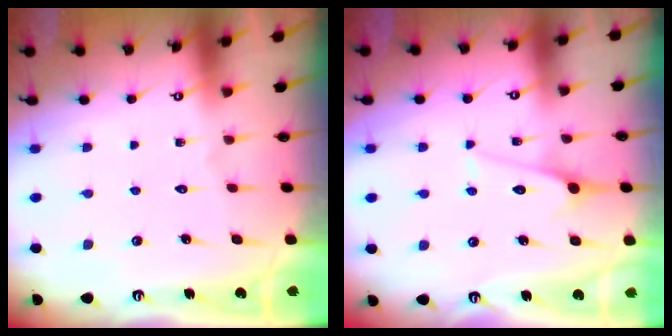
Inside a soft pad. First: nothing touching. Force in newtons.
{"total": 5.0, "press": 5.0, "slide": 0.5}